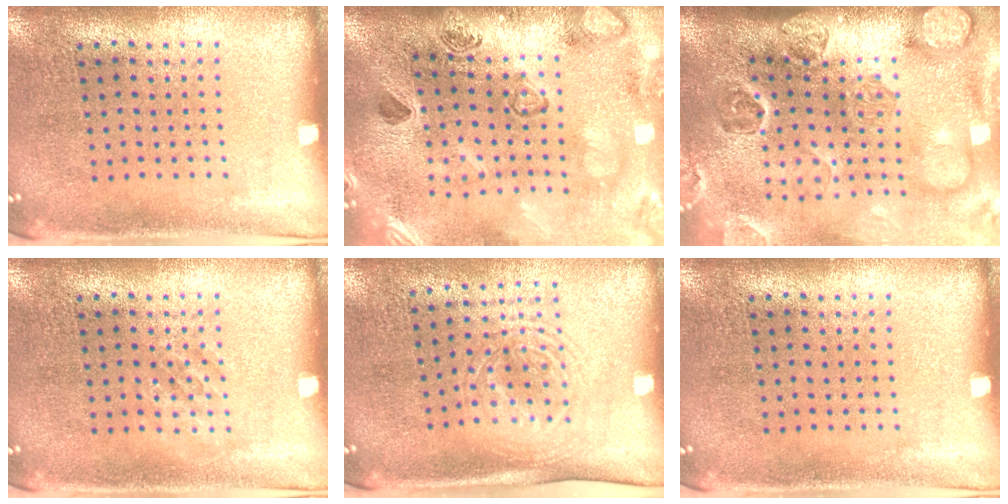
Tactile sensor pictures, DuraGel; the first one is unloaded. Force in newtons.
{"total": 2.7, "press": 2.5, "slide": 1.0}
{"total": 4.7, "press": 3.4, "slide": 3.3}
{"total": 1.0, "press": 1.0, "slide": 0.2}
{"total": 1.7, "press": 1.4, "slide": 1.1}
{"total": 0.0}